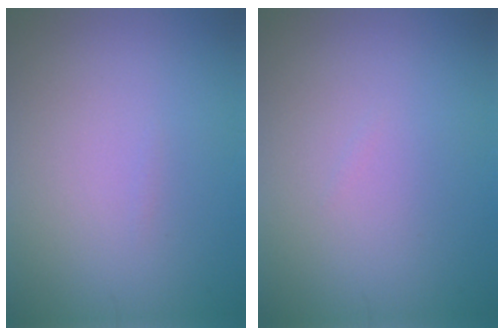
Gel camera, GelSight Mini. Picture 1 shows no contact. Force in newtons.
{"total": 0.0}